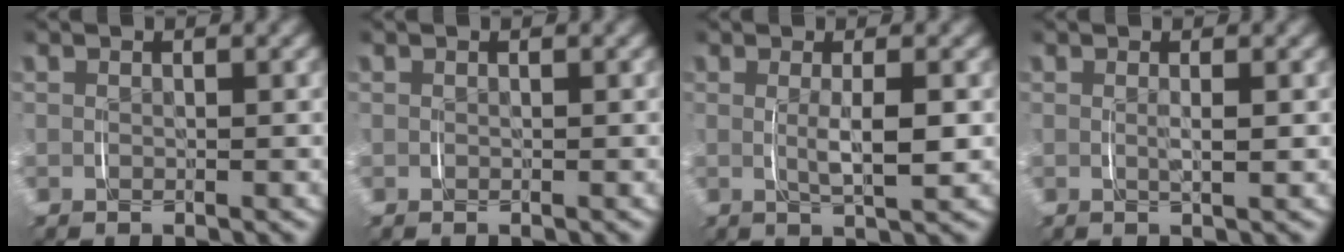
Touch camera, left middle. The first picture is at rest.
{"total": 0.0}
{"total": 2.9, "force": [0.1, 0.4, 2.9], "torque": [-0.053, -0.006, 0.005]}
{"total": 1.1, "force": [0.3, 0.0, 1.1], "torque": [-0.024, -0.005, 0.007]}